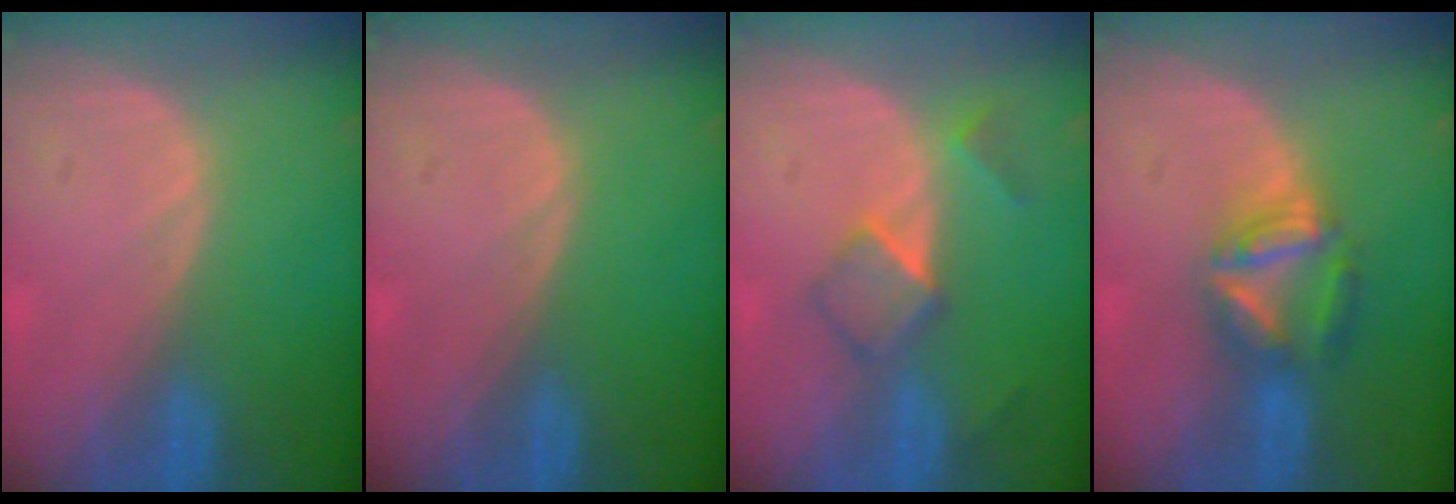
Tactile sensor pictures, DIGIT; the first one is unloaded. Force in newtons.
{"total": 0.0}
{"total": 5.4, "press": 4.7, "slide": 2.5}
{"total": 6.0, "press": 5.9, "slide": 1.0}